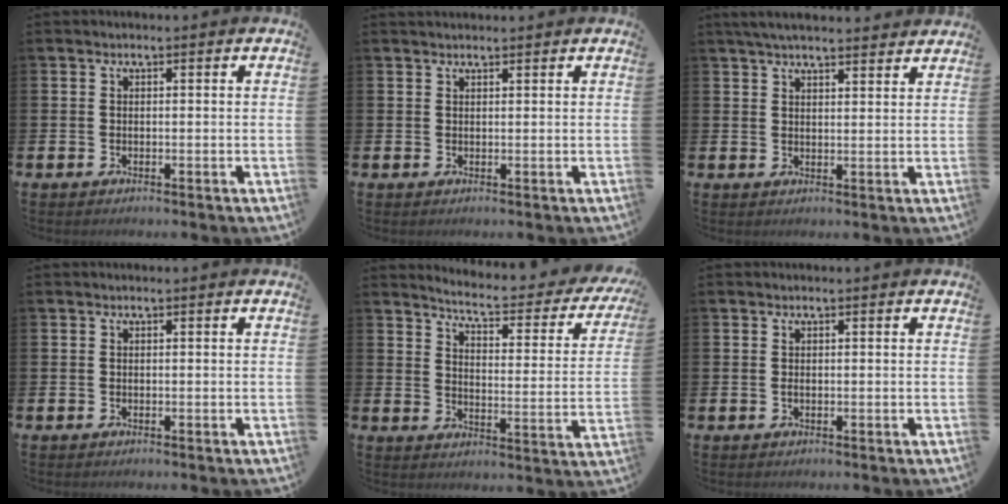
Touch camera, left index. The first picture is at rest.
{"total": 1.1, "force": [1.0, 0.2, 0.1], "torque": [0.010, -0.002, 0.016]}
{"total": 4.1, "force": [3.8, 0.5, 1.3], "torque": [-0.029, -0.011, 0.070]}
{"total": 0.0}
{"total": 4.7, "force": [4.3, 0.5, 1.8], "torque": [-0.052, -0.040, 0.062]}
{"total": 0.6, "force": [0.1, 0.2, 0.5], "torque": [-0.010, 0.001, 0.001]}